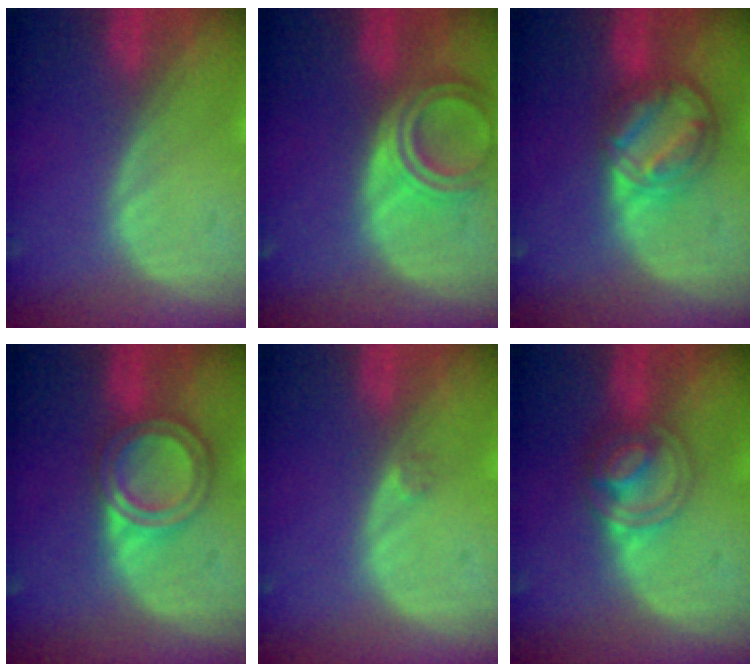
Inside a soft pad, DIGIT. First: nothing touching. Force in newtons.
{"total": 6.6, "press": 5.9, "slide": 2.9}
{"total": 8.1, "press": 7.0, "slide": 4.1}
{"total": 6.1, "press": 5.5, "slide": 2.8}
{"total": 0.8, "press": 0.7, "slide": 0.4}
{"total": 6.3, "press": 5.5, "slide": 3.2}